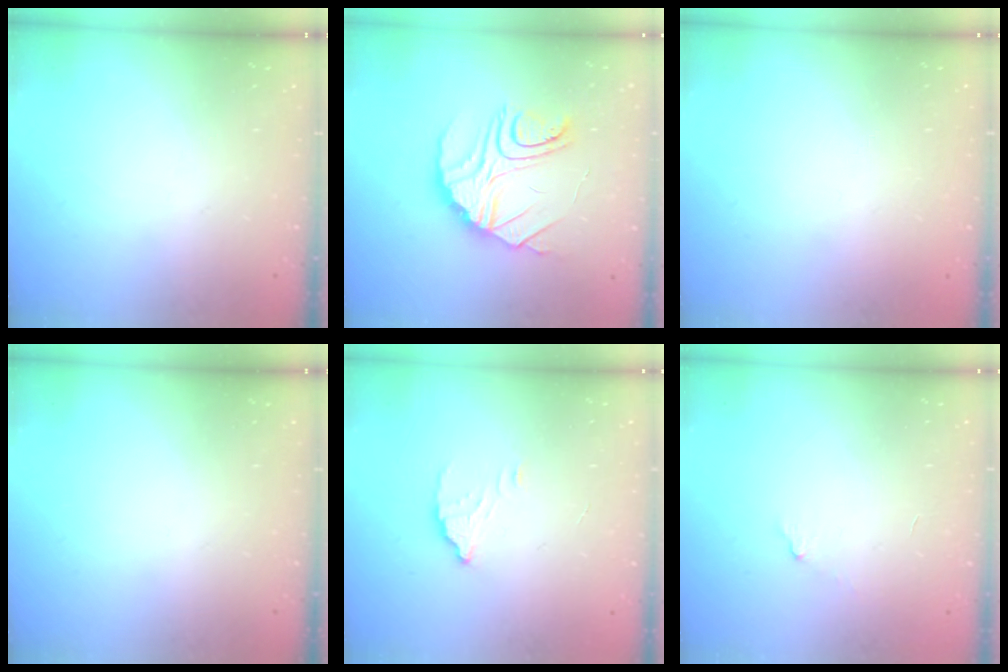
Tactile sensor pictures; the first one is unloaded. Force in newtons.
{"total": 12.9, "press": 12.9, "slide": 1.1}
{"total": 2.3, "press": 2.3, "slide": 0.1}
{"total": 0.0}
{"total": 2.8, "press": 2.8, "slide": 0.2}
{"total": 4.7, "press": 4.7, "slide": 0.3}